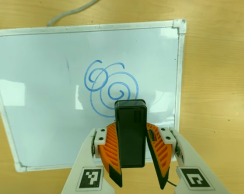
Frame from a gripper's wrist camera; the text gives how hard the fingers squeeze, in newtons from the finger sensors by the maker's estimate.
{"total": 6.2, "left": 6.2, "right": 6.3}